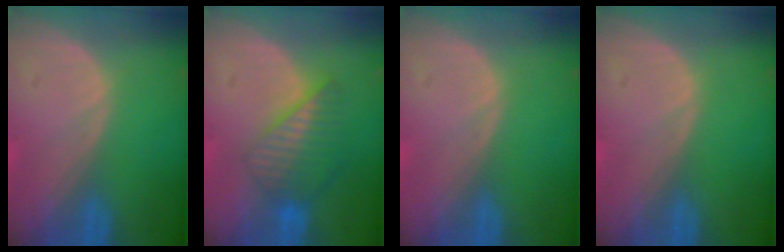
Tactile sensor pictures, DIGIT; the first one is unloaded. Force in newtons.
{"total": 6.6, "press": 6.0, "slide": 2.6}
{"total": 0.0}
{"total": 0.0}